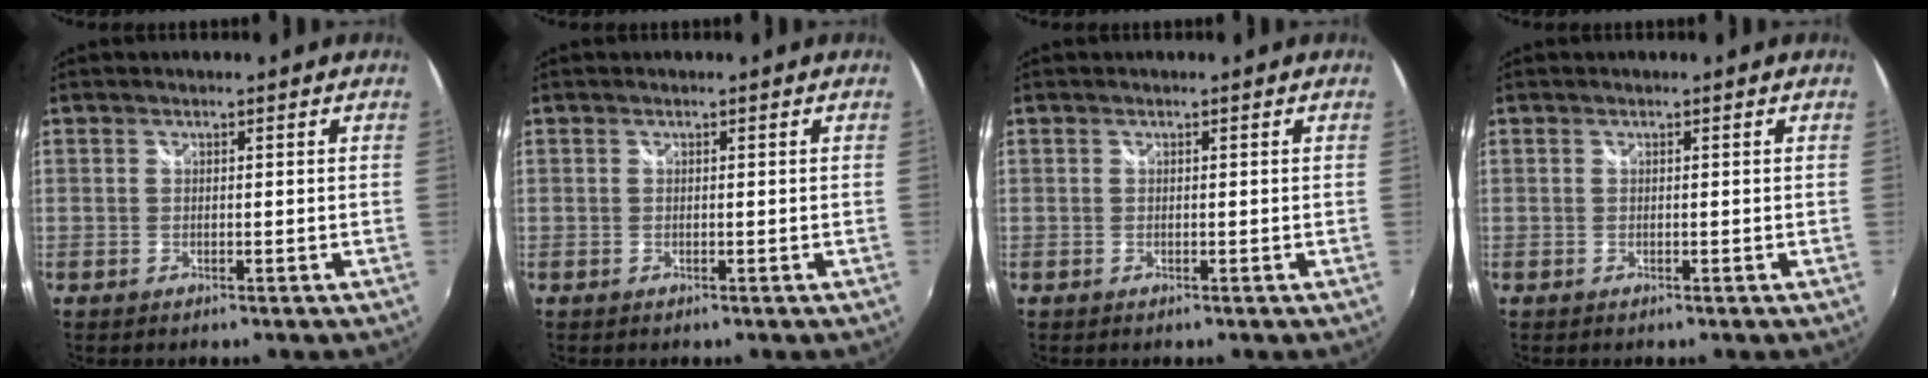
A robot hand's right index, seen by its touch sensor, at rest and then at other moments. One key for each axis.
{"total": 0.0}
{"total": 0.0}
{"total": 0.0}